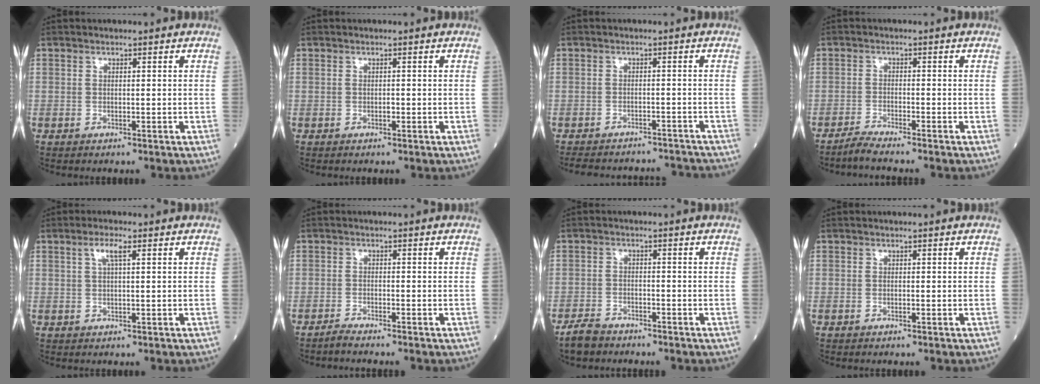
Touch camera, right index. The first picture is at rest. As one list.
[{"total": 0.6, "force": [-0.1, 0.2, 0.5], "torque": [-0.011, 0.000, -0.002]}, {"total": 12.9, "force": [-12.1, 3.4, 2.9], "torque": [-0.051, 0.012, -0.145]}, {"total": 2.9, "force": [-2.7, -0.8, 0.6], "torque": [-0.019, -0.011, -0.056]}, {"total": 2.5, "force": [1.1, 0.2, 2.3], "torque": [-0.048, 0.007, 0.020]}, {"total": 1.9, "force": [-1.8, -0.4, 0.3], "torque": [-0.010, -0.003, -0.034]}, {"total": 3.7, "force": [-3.4, 1.3, 0.9], "torque": [-0.023, -0.004, -0.063]}, {"total": 0.0}]